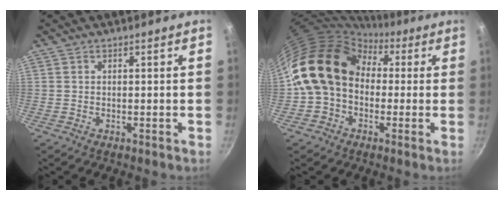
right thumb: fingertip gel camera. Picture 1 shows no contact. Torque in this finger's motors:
{"motor_torque": [1.14, 3.87, 1.44, -1.33, 0.27]}